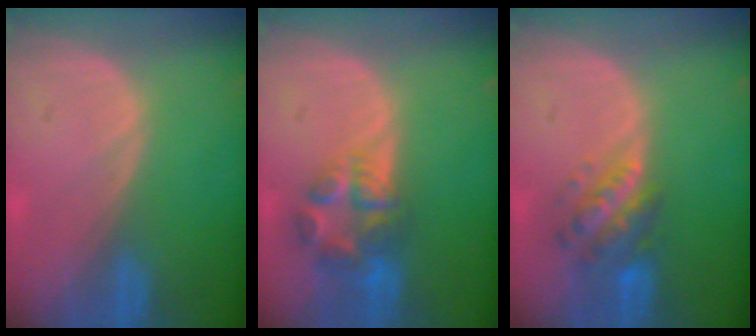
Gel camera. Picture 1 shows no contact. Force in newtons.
{"total": 6.8, "press": 6.2, "slide": 2.9}
{"total": 5.7, "press": 5.5, "slide": 1.4}